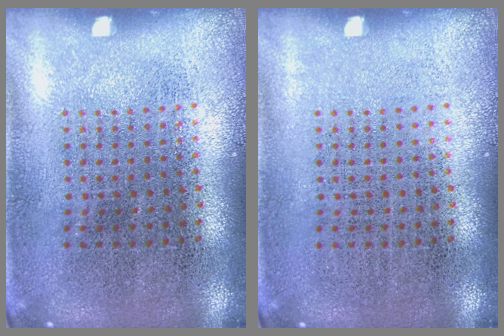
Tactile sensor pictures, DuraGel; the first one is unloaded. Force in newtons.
{"total": 0.0}